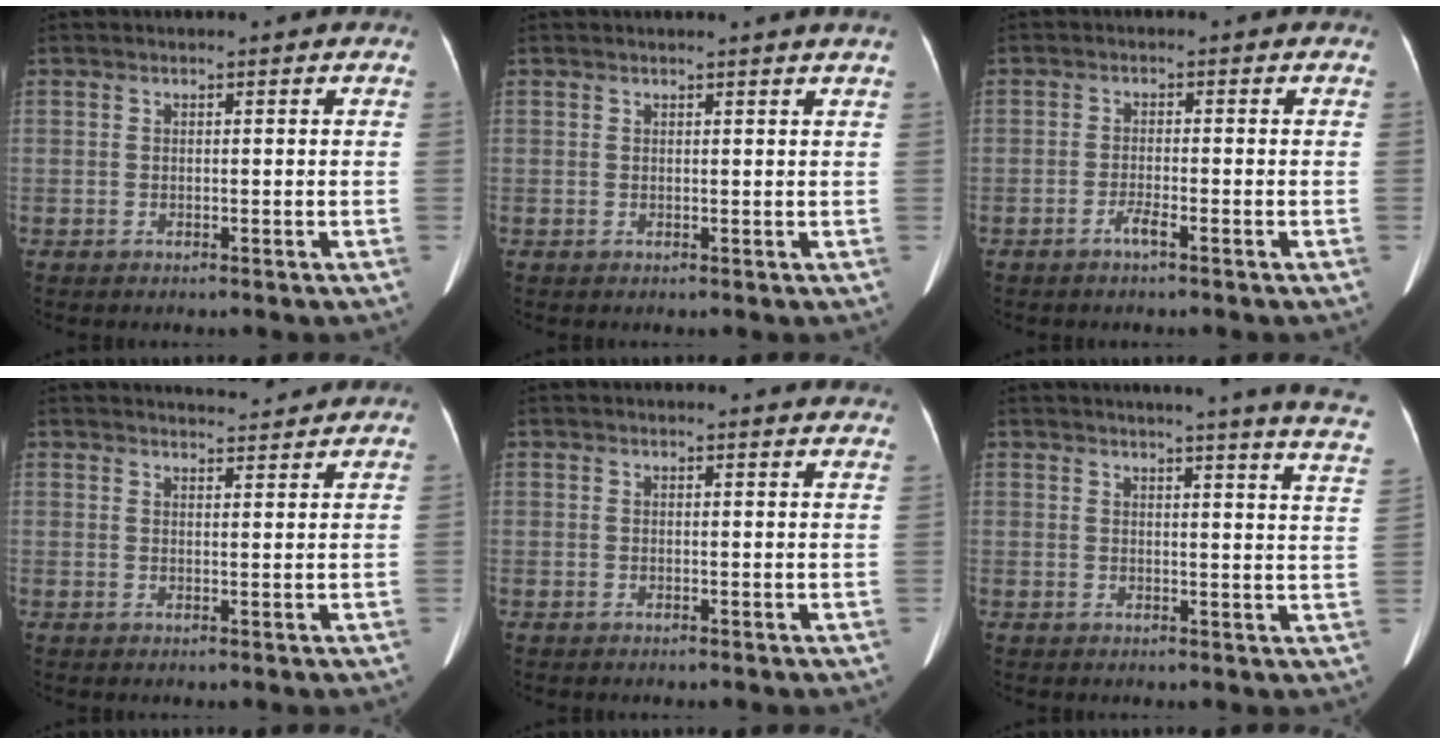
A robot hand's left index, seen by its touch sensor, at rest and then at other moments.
{"total": 1.7, "force": [1.6, -0.5, 0.5], "torque": [-0.015, -0.005, 0.016]}
{"total": 1.8, "force": [-1.4, -0.1, 1.2], "torque": [-0.029, -0.003, -0.026]}
{"total": 4.4, "force": [4.4, 0.3, 0.4], "torque": [-0.014, 0.010, 0.058]}
{"total": 4.9, "force": [4.8, 0.7, 0.8], "torque": [-0.004, -0.004, 0.032]}
{"total": 14.3, "force": [12.7, -1.1, 6.6], "torque": [-0.083, -0.074, 0.123]}